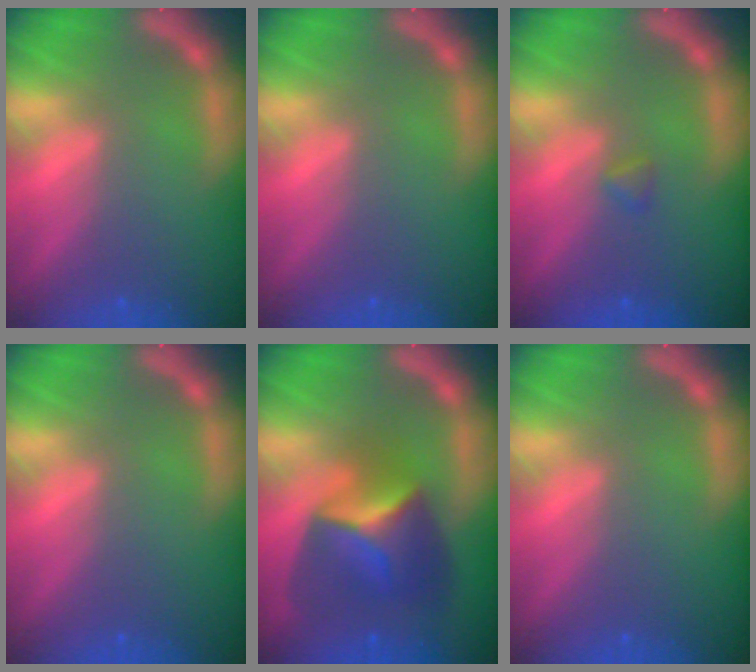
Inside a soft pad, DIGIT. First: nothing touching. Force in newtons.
{"total": 0.0}
{"total": 0.9}
{"total": 0.0}
{"total": 7.4}
{"total": 0.0}